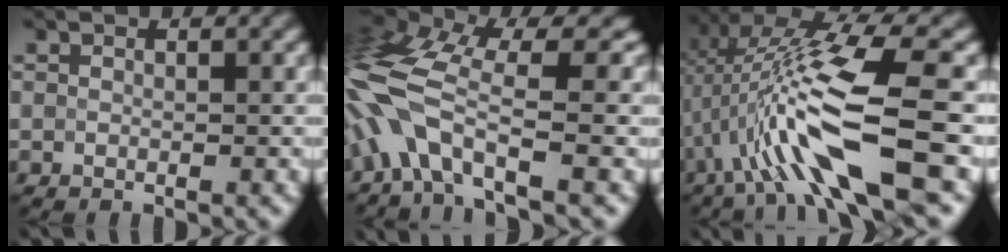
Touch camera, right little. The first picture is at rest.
{"total": 9.5, "force": [-2.6, 4.5, 7.9], "torque": [-0.167, 0.015, -0.066]}
{"total": 10.2, "force": [-1.3, 2.6, 9.8], "torque": [-0.191, 0.007, -0.022]}